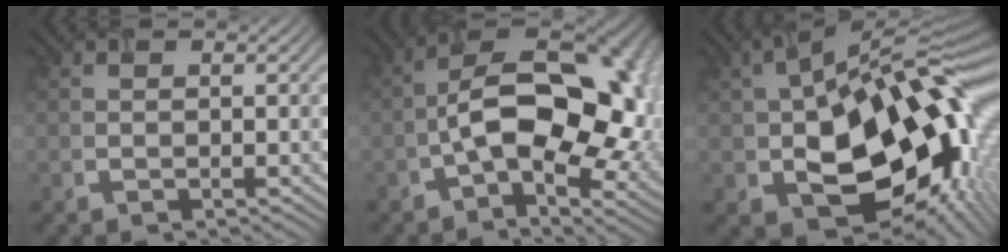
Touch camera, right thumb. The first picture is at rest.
{"total": 14.8, "force": [-2.1, 8.6, 11.9], "torque": [-0.169, 0.008, -0.034]}
{"total": 19.7, "force": [-1.4, 11.3, 16.0], "torque": [-0.263, -0.022, -0.012]}